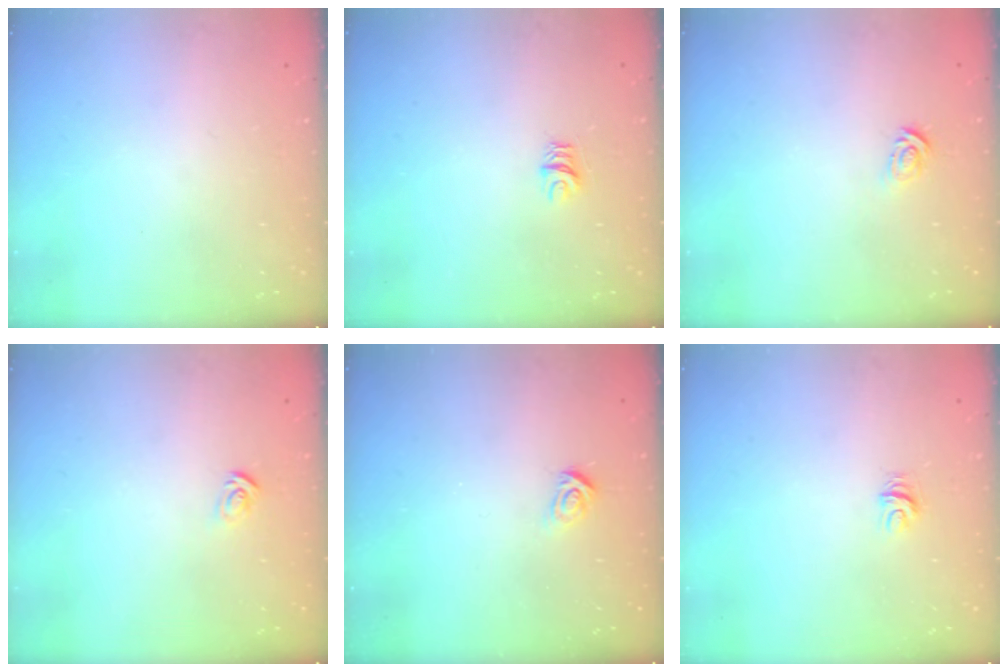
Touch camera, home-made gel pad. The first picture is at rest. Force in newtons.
{"total": 4.6, "press": 4.6, "slide": 0.3}
{"total": 2.8, "press": 2.8, "slide": 0.2}
{"total": 2.7, "press": 2.7, "slide": 0.3}
{"total": 3.6, "press": 3.6, "slide": 0.3}
{"total": 3.7, "press": 3.7, "slide": 0.4}